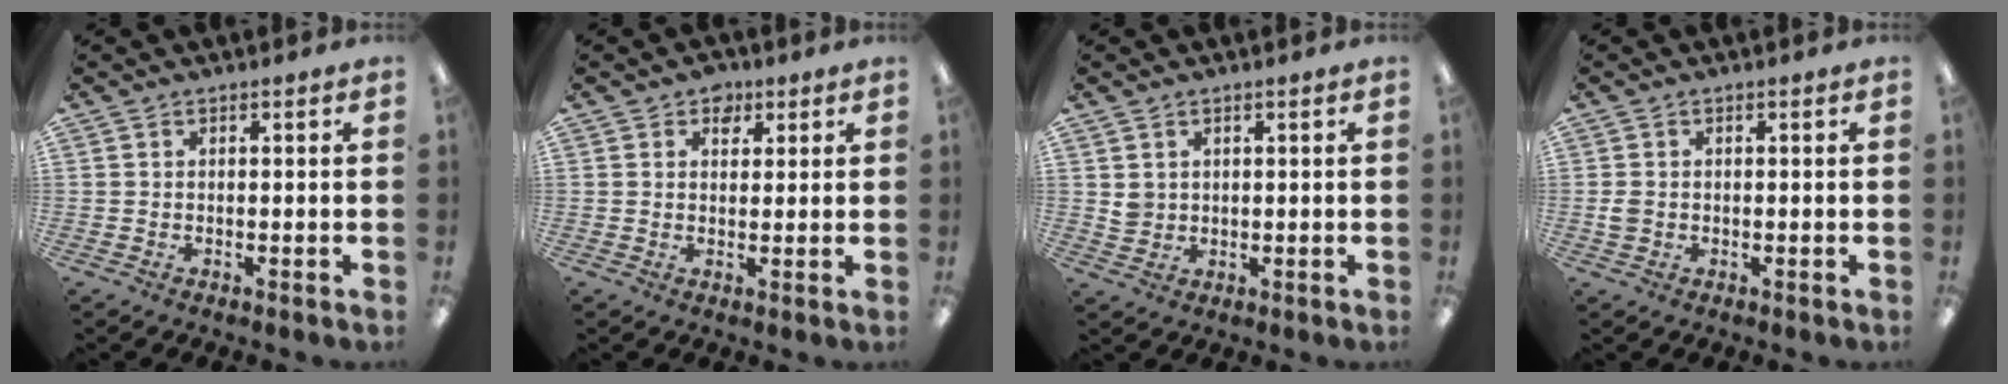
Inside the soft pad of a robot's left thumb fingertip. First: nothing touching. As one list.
[{"total": 3.6, "force": [2.1, 2.5, 1.4], "torque": [0.000, -0.006, 0.033]}, {"total": 2.9, "force": [1.2, 2.5, 0.6], "torque": [-0.008, 0.000, 0.022]}, {"total": 2.0, "force": [-0.1, 1.7, 1.1], "torque": [-0.019, 0.005, -0.003]}]